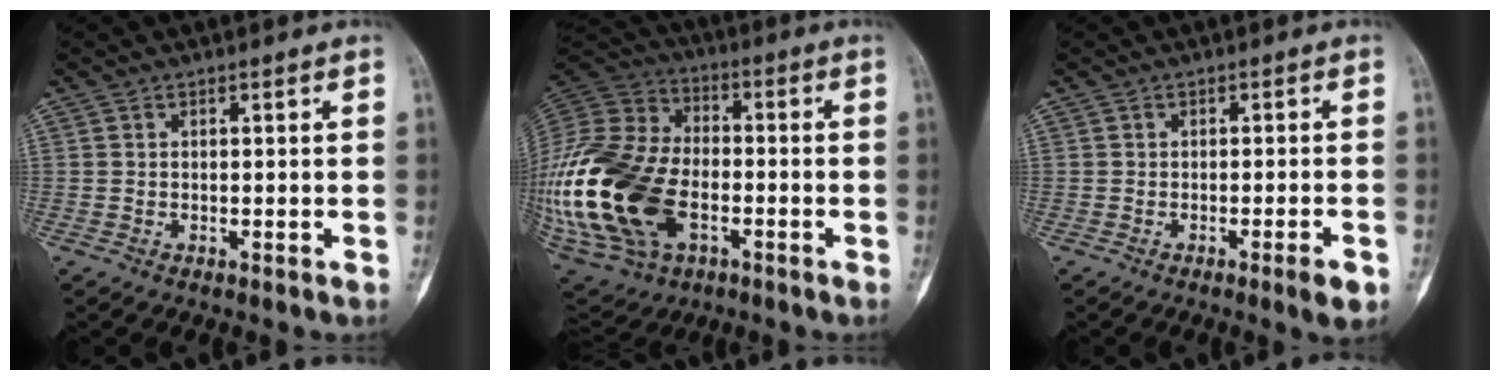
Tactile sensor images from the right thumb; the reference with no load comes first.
{"total": 35.4, "force": [-8.3, 23.1, 25.5], "torque": [-0.657, 0.005, -0.149]}
{"total": 3.7, "force": [-1.9, 0.4, 3.1], "torque": [-0.045, 0.002, -0.028]}